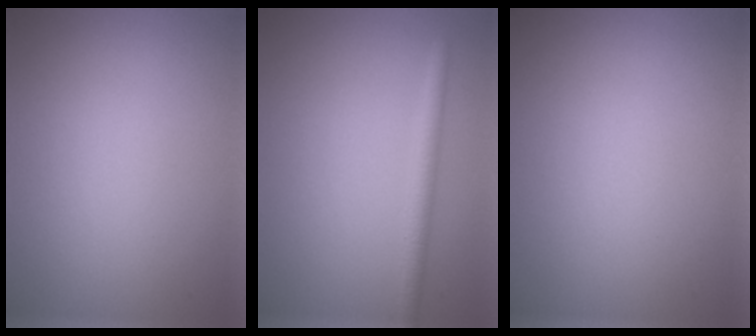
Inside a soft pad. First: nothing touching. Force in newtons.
{"total": 2.2, "press": 2.2, "slide": 0.2}
{"total": 0.0}